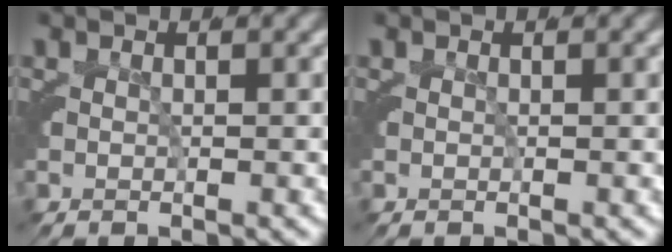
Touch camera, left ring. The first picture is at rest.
{"total": 0.0}